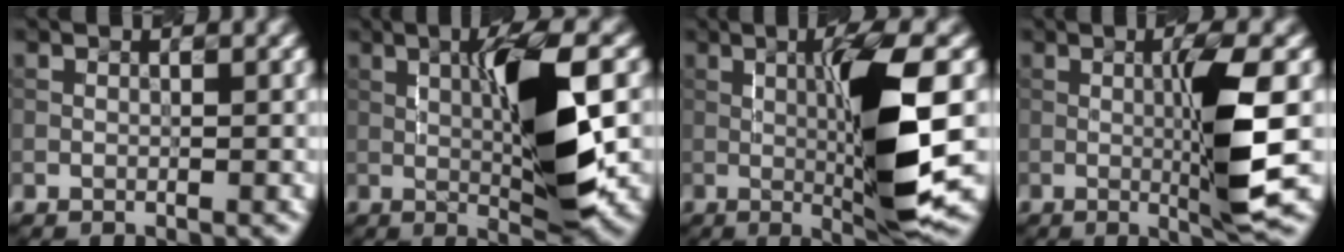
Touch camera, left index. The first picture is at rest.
{"total": 7.8, "force": [0.2, 1.3, 7.6], "torque": [-0.129, 0.008, 0.016]}
{"total": 8.3, "force": [-0.2, 0.8, 8.3], "torque": [-0.140, -0.001, 0.014]}
{"total": 5.8, "force": [-0.3, 0.3, 5.8], "torque": [-0.106, 0.001, 0.007]}